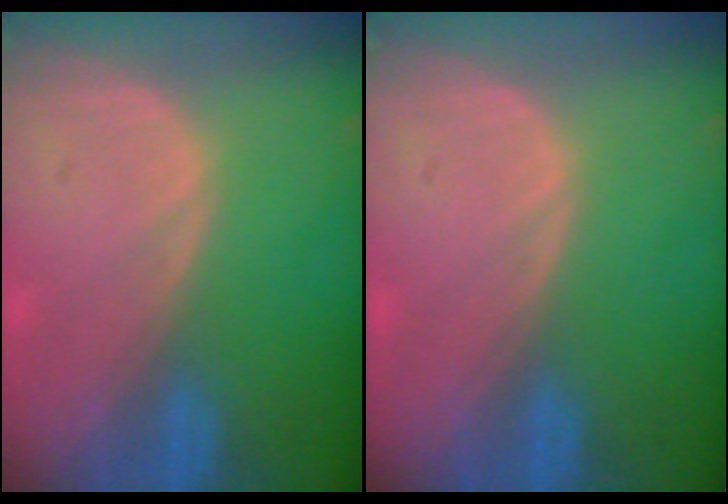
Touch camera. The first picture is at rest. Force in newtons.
{"total": 0.0}